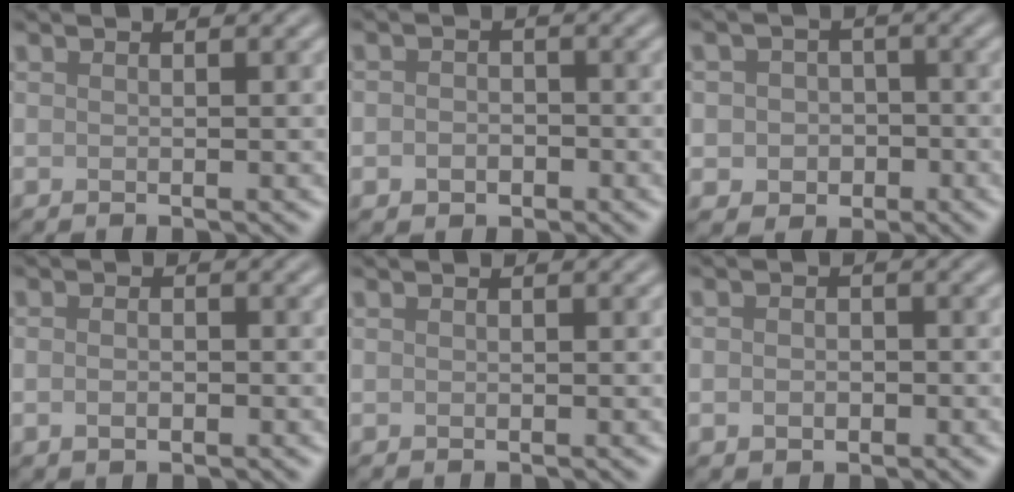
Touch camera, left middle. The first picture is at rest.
{"total": 1.8, "force": [-0.7, 1.5, 0.9], "torque": [-0.011, -0.003, -0.016]}
{"total": 3.5, "force": [-0.6, 3.2, 1.3], "torque": [0.000, -0.002, -0.021]}
{"total": 1.6, "force": [-0.4, 1.0, 1.2], "torque": [-0.021, 0.000, -0.008]}
{"total": 0.0}
{"total": 1.7, "force": [-0.4, 1.3, 1.0], "torque": [-0.014, -0.003, -0.008]}